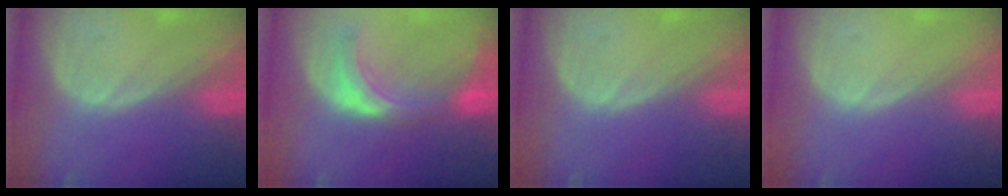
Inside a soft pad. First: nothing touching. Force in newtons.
{"total": 7.6, "press": 6.9, "slide": 3.2}
{"total": 0.0}
{"total": 0.0}